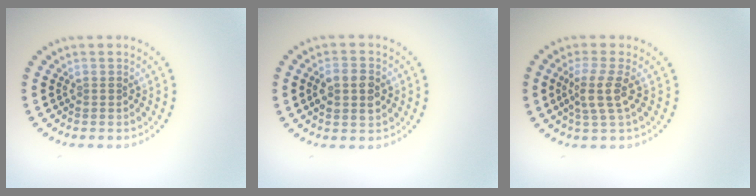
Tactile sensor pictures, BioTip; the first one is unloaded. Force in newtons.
{"total": 3.5, "press": 3.5, "slide": 0.1}
{"total": 2.9, "press": 2.3, "slide": 1.7}